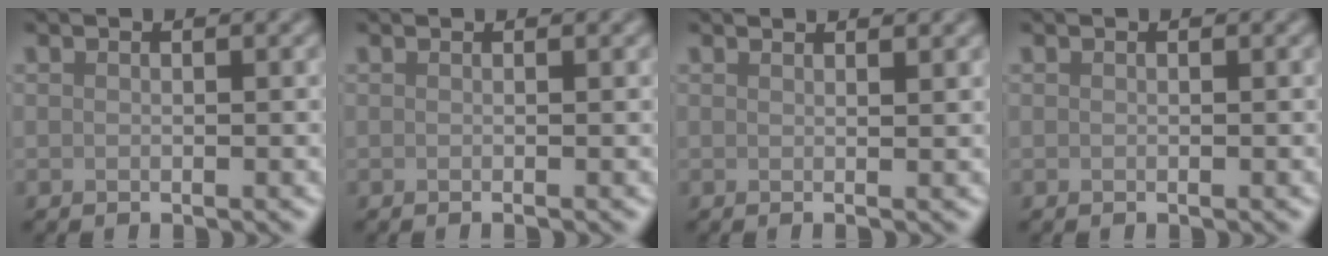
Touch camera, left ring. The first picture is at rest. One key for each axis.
{"total": 1.1, "fx": 0.2, "fy": 0.5, "fz": 0.9, "tx": -0.006, "ty": 0.000, "tz": -0.010}
{"total": 2.7, "fx": 1.7, "fy": 1.0, "fz": 1.9, "tx": -0.011, "ty": 0.009, "tz": -0.008}
{"total": 0.0}